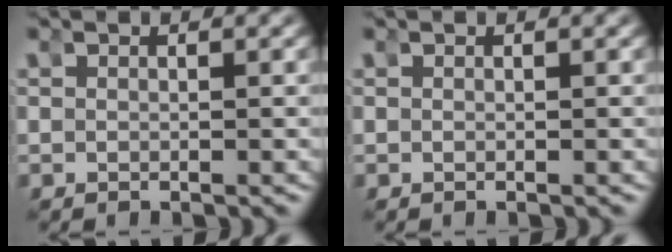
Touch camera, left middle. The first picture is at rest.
{"total": 0.0}